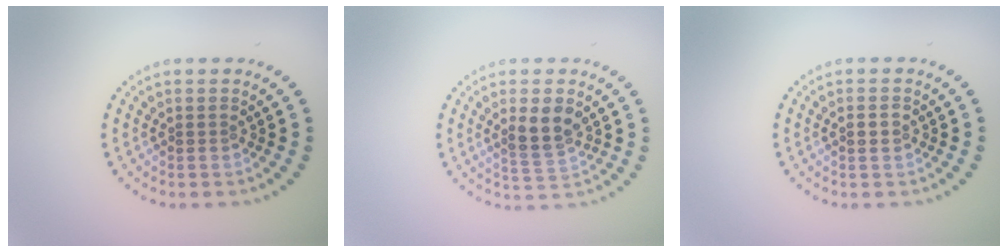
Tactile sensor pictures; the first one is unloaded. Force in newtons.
{"total": 3.5, "press": 3.3, "slide": 1.1}
{"total": 1.0, "press": 0.9, "slide": 0.1}